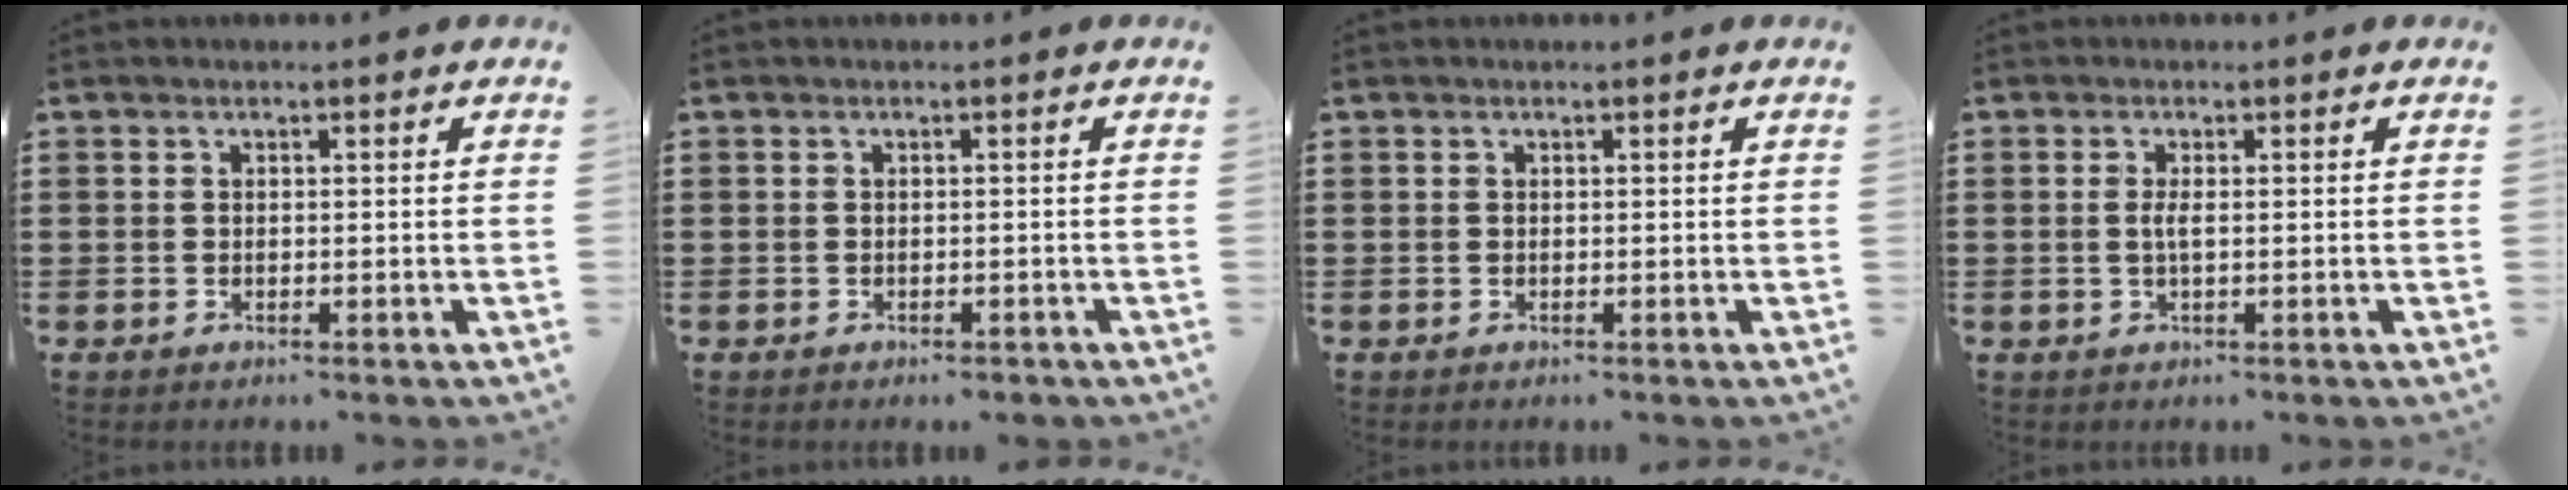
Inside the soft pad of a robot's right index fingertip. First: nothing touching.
{"total": 0.6, "force": [-0.5, 0.1, 0.3], "torque": [-0.008, -0.003, -0.010]}
{"total": 0.0}
{"total": 1.2, "force": [-0.2, 0.1, 1.2], "torque": [-0.032, -0.005, -0.006]}